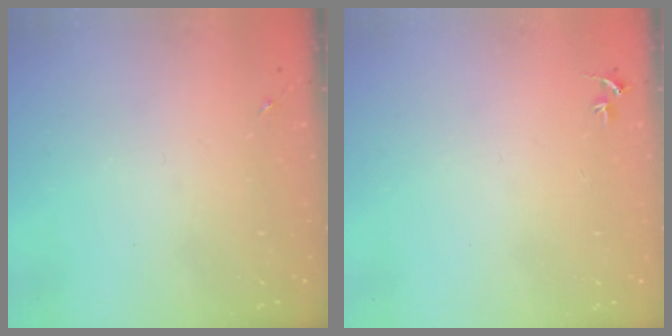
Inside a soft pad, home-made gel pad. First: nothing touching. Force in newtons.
{"total": 2.7, "press": 2.7, "slide": 0.3}